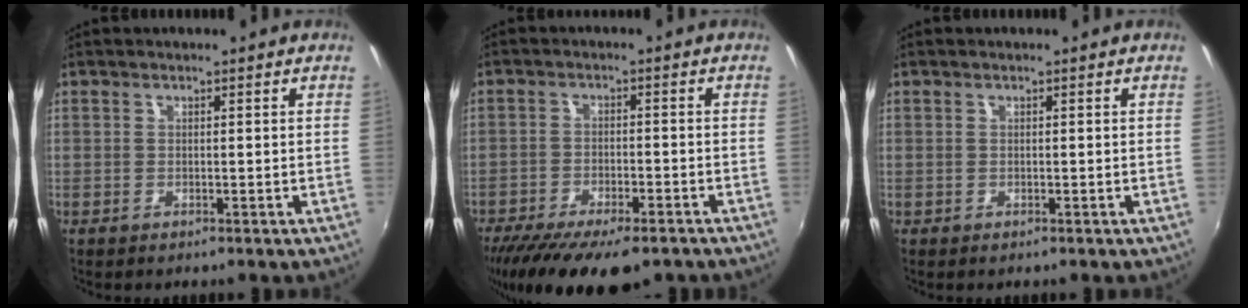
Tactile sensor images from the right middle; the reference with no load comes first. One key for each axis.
{"total": 16.6, "fx": -12.7, "fy": 5.0, "fz": 9.5, "tx": -0.195, "ty": -0.056, "tz": -0.194}
{"total": 0.0}